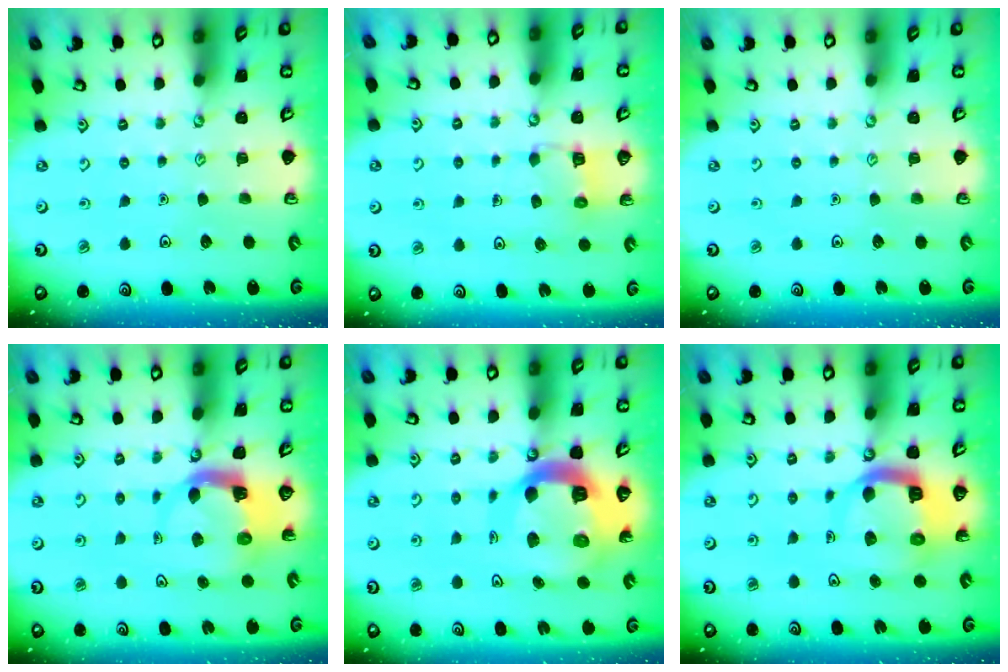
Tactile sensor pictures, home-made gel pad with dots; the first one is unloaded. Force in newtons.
{"total": 6.2, "press": 6.2, "slide": 0.3}
{"total": 0.0}
{"total": 4.4, "press": 4.3, "slide": 0.8}
{"total": 16.4, "press": 16.3, "slide": 1.8}
{"total": 9.2, "press": 9.2, "slide": 1.0}